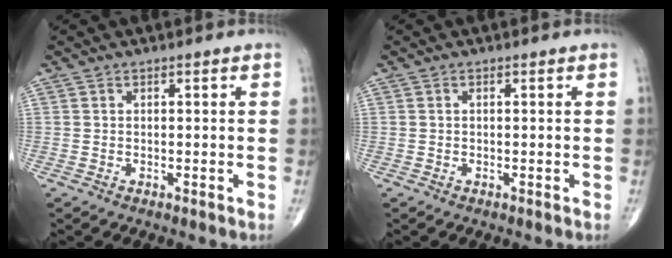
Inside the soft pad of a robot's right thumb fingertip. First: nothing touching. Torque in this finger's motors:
{"motor_torque": [-0.31, -0.31, -0.10, 0.21, 0.03]}